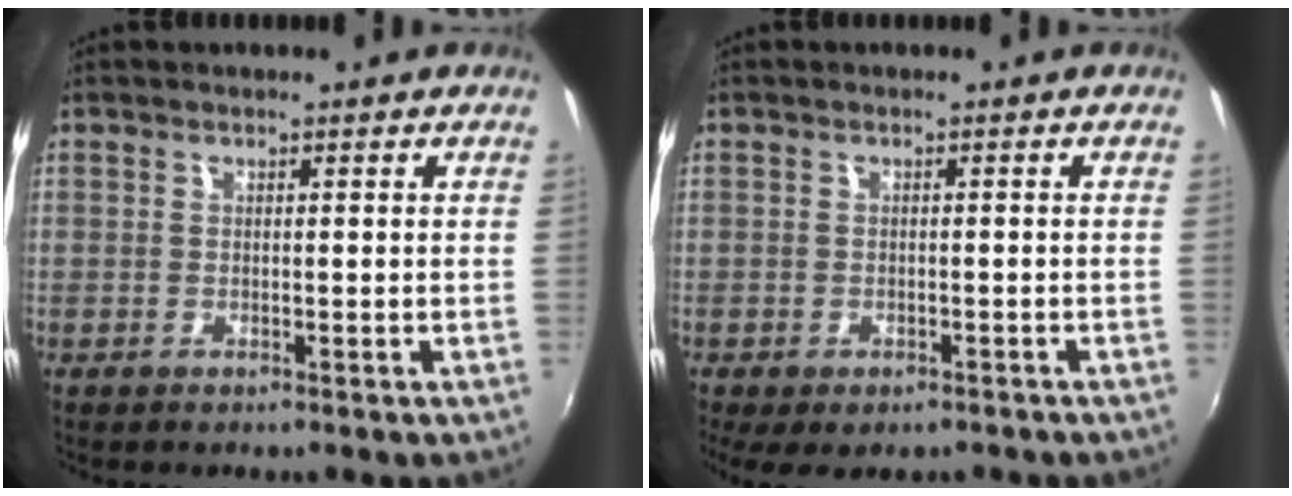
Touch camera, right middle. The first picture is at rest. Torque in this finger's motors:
{"motor_torque": [1.40, -0.74, 0.51, 0.15]}